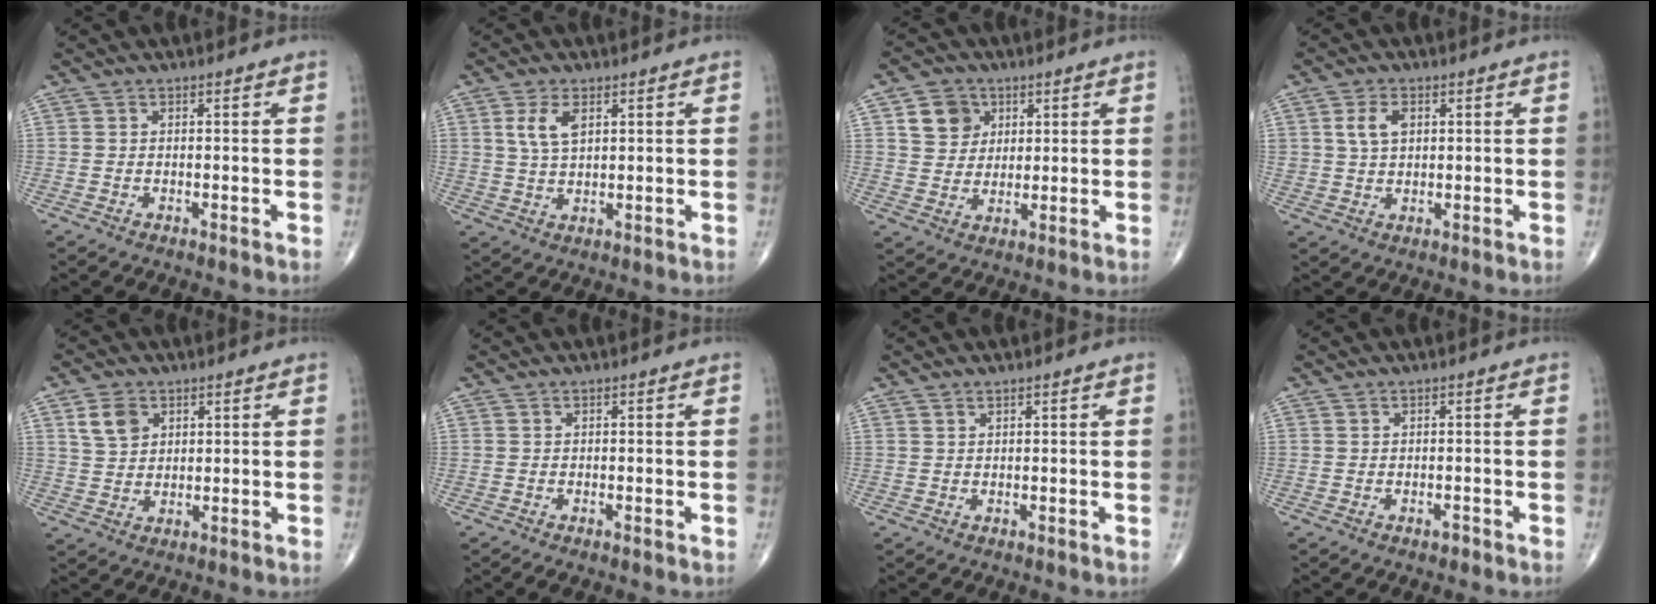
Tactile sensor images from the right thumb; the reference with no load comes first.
{"total": 5.4, "force": [2.0, 2.8, 4.2], "torque": [-0.081, -0.006, 0.044]}
{"total": 7.5, "force": [3.0, 6.4, 2.6], "torque": [-0.013, -0.010, 0.053]}
{"total": 4.8, "force": [1.5, 3.2, 3.3], "torque": [-0.055, -0.002, 0.030]}
{"total": 5.6, "force": [2.5, 4.0, 2.9], "torque": [-0.040, -0.009, 0.050]}
{"total": 0.8, "force": [-0.2, 0.3, 0.7], "torque": [-0.006, -0.002, -0.004]}
{"total": 0.7, "force": [0.6, 0.1, 0.3], "torque": [-0.005, -0.004, 0.013]}
{"total": 0.7, "force": [-0.4, 0.4, 0.4], "torque": [-0.003, 0.000, -0.007]}